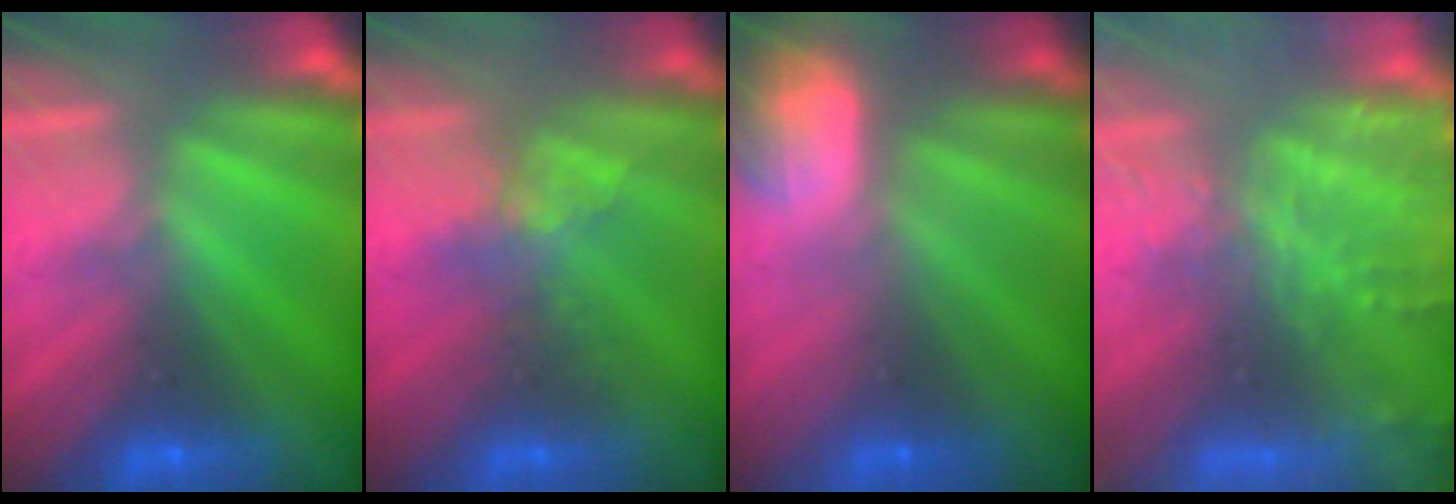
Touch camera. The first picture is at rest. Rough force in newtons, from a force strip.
{"total": 2.4}
{"total": 9.7}
{"total": 7.4}